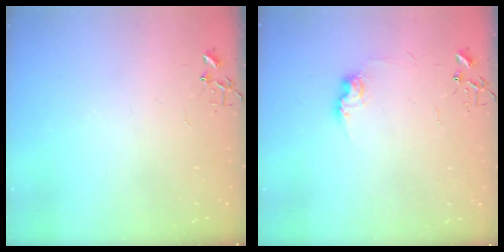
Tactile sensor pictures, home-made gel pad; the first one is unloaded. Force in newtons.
{"total": 8.4, "press": 8.4, "slide": 0.1}